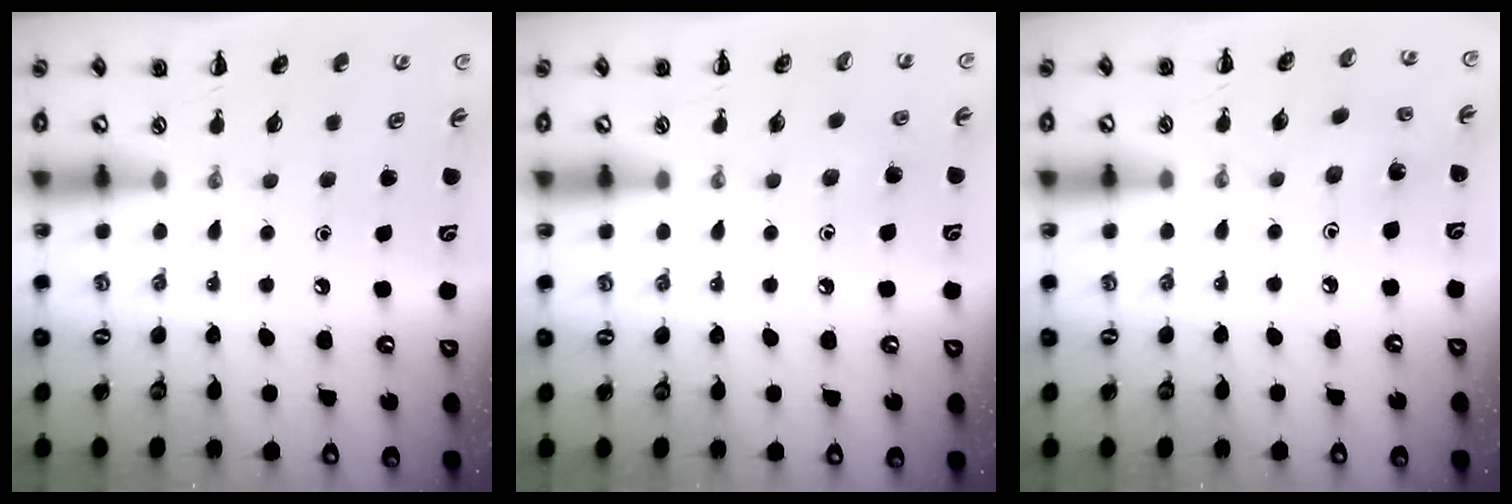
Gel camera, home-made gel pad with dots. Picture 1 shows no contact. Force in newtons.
{"total": 2.4, "press": 2.3, "slide": 0.9}
{"total": 2.1, "press": 2.0, "slide": 0.7}